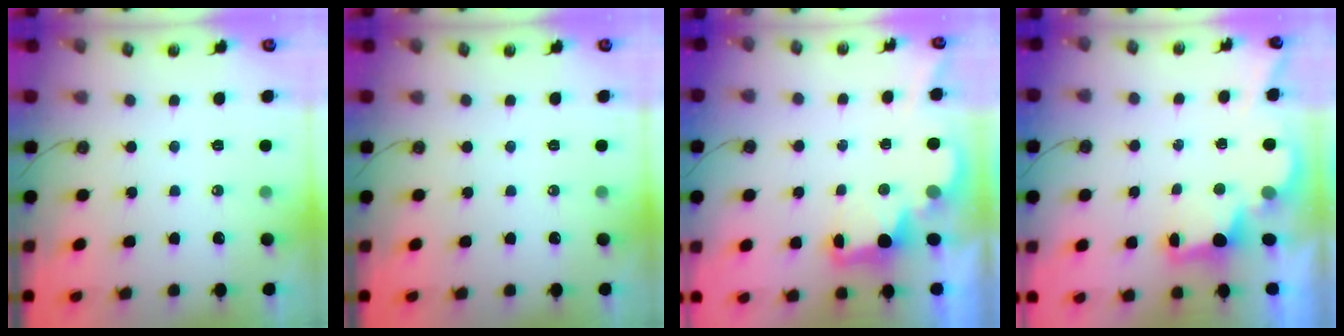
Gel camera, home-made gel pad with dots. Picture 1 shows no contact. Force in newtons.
{"total": 0.0}
{"total": 3.0, "press": 2.9, "slide": 0.6}
{"total": 2.6, "press": 2.5, "slide": 0.7}